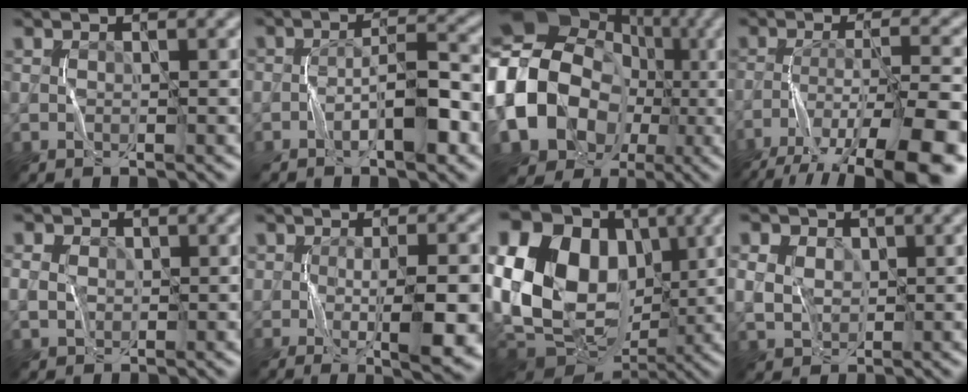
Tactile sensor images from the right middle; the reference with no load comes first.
{"total": 4.3, "force": [-1.8, 1.6, 3.5], "torque": [-0.055, 0.007, -0.034]}
{"total": 19.4, "force": [-2.1, 16.3, 10.2], "torque": [-0.175, -0.011, -0.060]}
{"total": 11.5, "force": [-7.7, 2.4, 8.1], "torque": [-0.140, -0.022, -0.118]}
{"total": 2.7, "force": [0.7, 2.2, 1.3], "torque": [-0.033, 0.009, 0.002]}
{"total": 6.0, "force": [-1.0, 2.3, 5.4], "torque": [-0.085, -0.011, -0.011]}
{"total": 20.2, "force": [1.9, 15.3, 13.1], "torque": [-0.251, 0.041, 0.020]}
{"total": 5.5, "force": [1.8, 4.4, 2.8], "torque": [-0.061, 0.027, 0.012]}